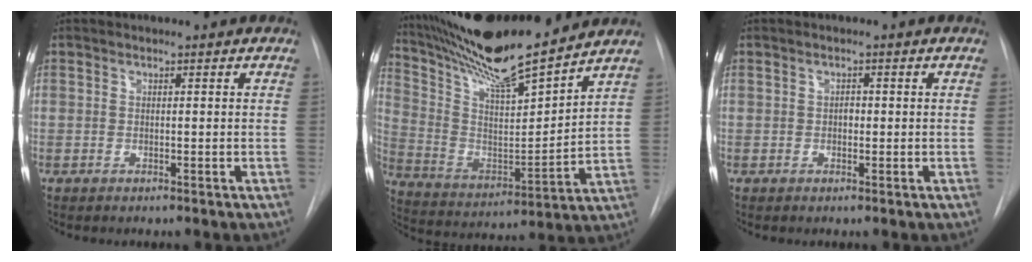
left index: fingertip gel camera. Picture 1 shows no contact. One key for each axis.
{"total": 20.0, "fx": 17.3, "fy": 0.9, "fz": 9.9, "tx": -0.183, "ty": -0.006, "tz": 0.304}
{"total": 0.9, "fx": -0.2, "fy": 0.6, "fz": 0.6, "tx": -0.010, "ty": 0.001, "tz": -0.004}